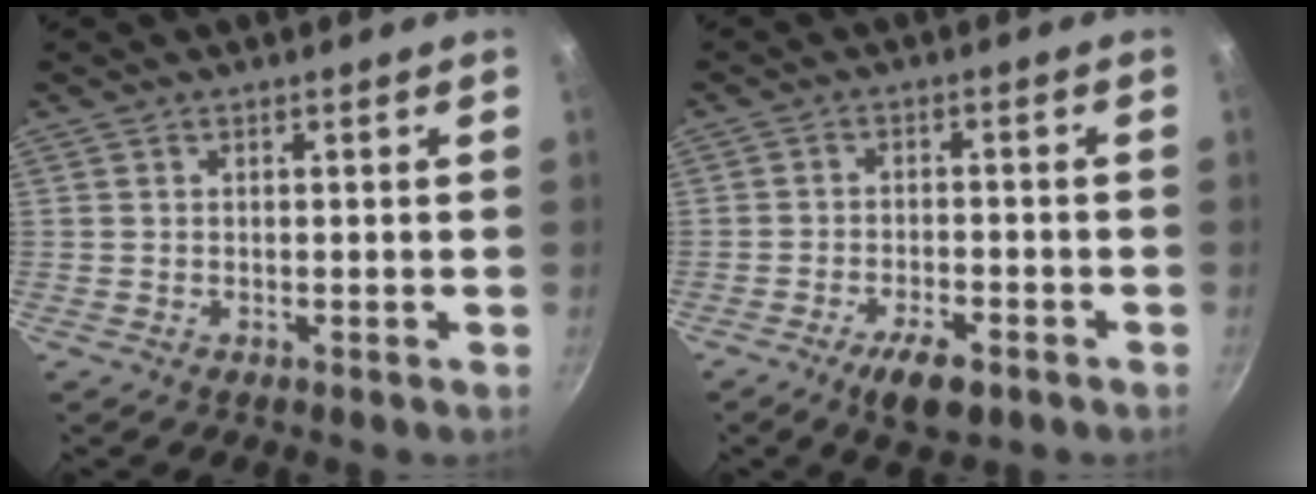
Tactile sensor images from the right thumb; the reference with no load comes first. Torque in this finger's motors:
{"motor_torque": [0.88, 0.44, -0.23, 0.07, 0.01]}